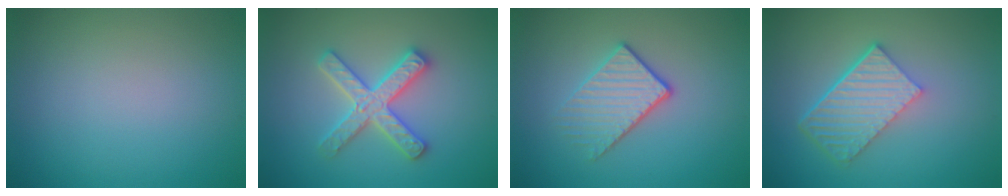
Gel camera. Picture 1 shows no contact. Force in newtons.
{"total": 4.5, "press": 4.5, "slide": 0.6}
{"total": 3.3, "press": 2.7, "slide": 1.8}
{"total": 5.8, "press": 4.0, "slide": 4.2}